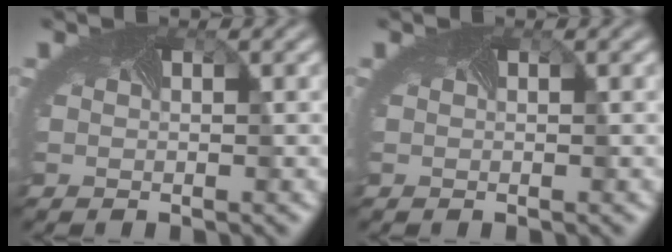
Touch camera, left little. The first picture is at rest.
{"total": 0.0}